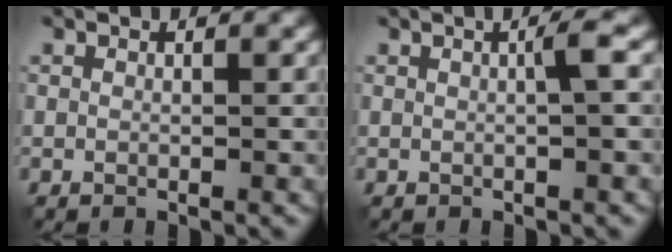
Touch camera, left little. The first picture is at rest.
{"total": 1.9, "force": [0.2, 0.3, 1.8], "torque": [-0.027, 0.009, -0.001]}